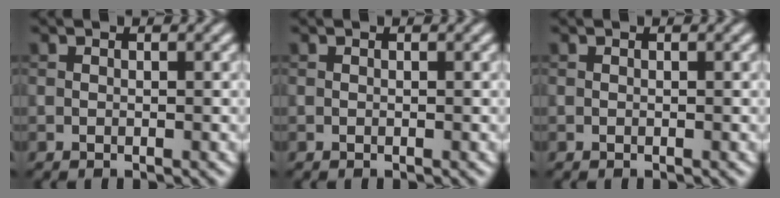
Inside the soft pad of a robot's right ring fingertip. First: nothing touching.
{"total": 0.0}
{"total": 0.0}